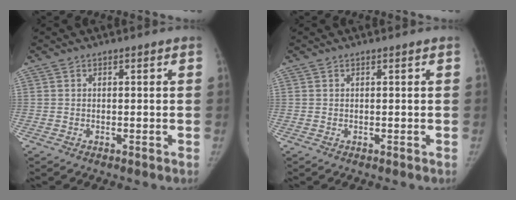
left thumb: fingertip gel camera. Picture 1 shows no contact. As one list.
[{"total": 0.0}]